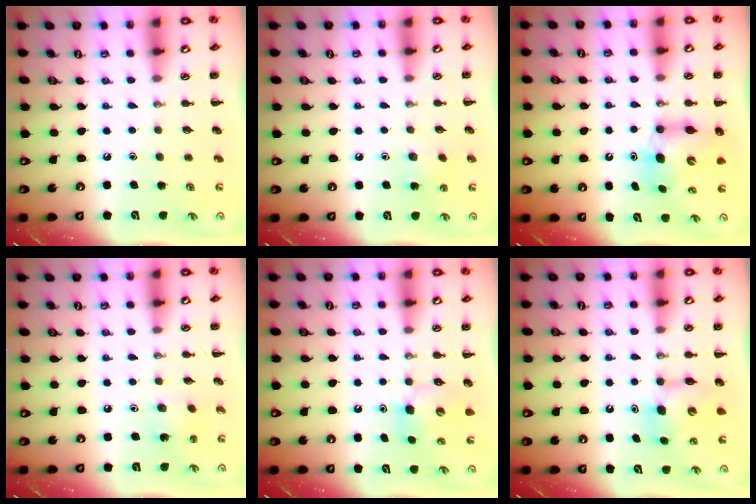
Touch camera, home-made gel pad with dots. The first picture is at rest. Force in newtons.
{"total": 6.8, "press": 6.6, "slide": 1.7}
{"total": 6.7, "press": 6.5, "slide": 1.5}
{"total": 2.7, "press": 2.6, "slide": 0.7}
{"total": 5.4, "press": 5.3, "slide": 0.6}
{"total": 7.5, "press": 7.5, "slide": 0.5}